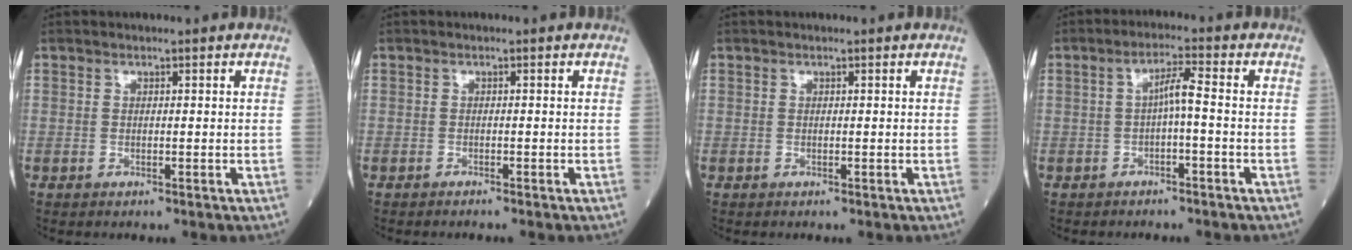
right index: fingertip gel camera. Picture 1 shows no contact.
{"total": 1.2, "force": [-1.1, -0.2, 0.5], "torque": [-0.007, 0.002, -0.015]}
{"total": 0.0}
{"total": 3.4, "force": [-0.4, 0.2, 3.4], "torque": [-0.058, 0.012, -0.007]}